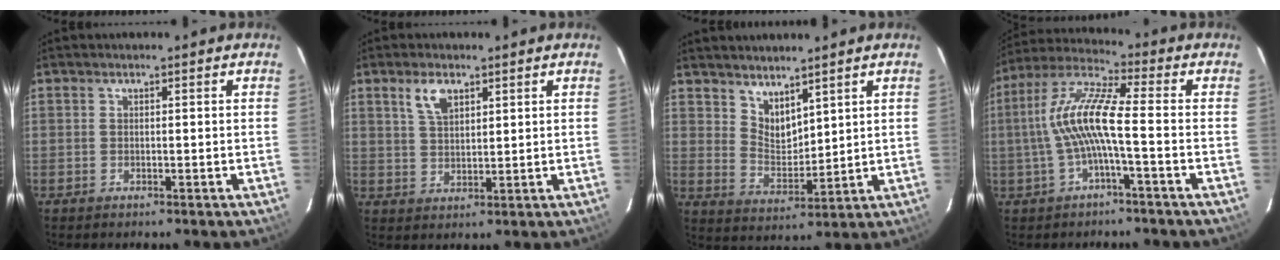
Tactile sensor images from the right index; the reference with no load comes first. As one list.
[{"total": 5.0, "force": [2.8, 2.5, 3.3], "torque": [-0.061, 0.009, 0.056]}, {"total": 6.1, "force": [4.8, 2.8, 2.5], "torque": [-0.038, -0.004, 0.096]}, {"total": 10.7, "force": [-1.5, 1.2, 10.5], "torque": [-0.220, 0.015, -0.030]}]